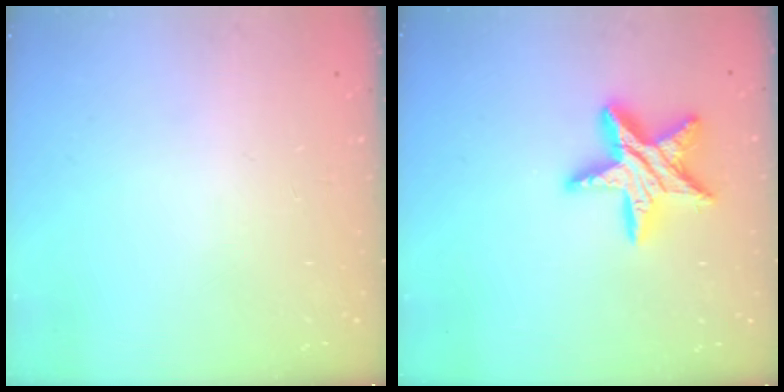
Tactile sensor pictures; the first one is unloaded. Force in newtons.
{"total": 16.0, "press": 16.0, "slide": 1.0}